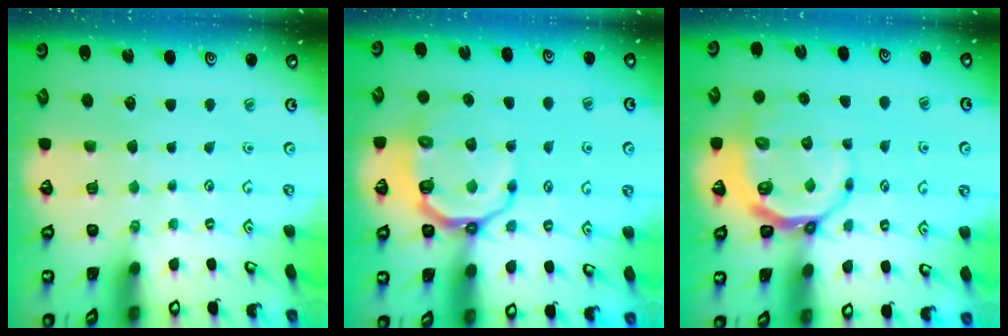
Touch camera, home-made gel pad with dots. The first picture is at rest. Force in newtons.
{"total": 9.6, "press": 9.1, "slide": 3.1}
{"total": 8.0, "press": 7.3, "slide": 3.3}